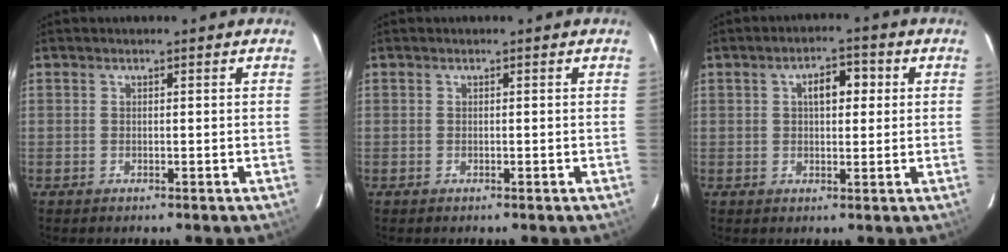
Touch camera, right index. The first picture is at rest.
{"total": 0.0}
{"total": 4.9, "force": [1.2, 2.1, 4.2], "torque": [-0.069, 0.017, 0.018]}